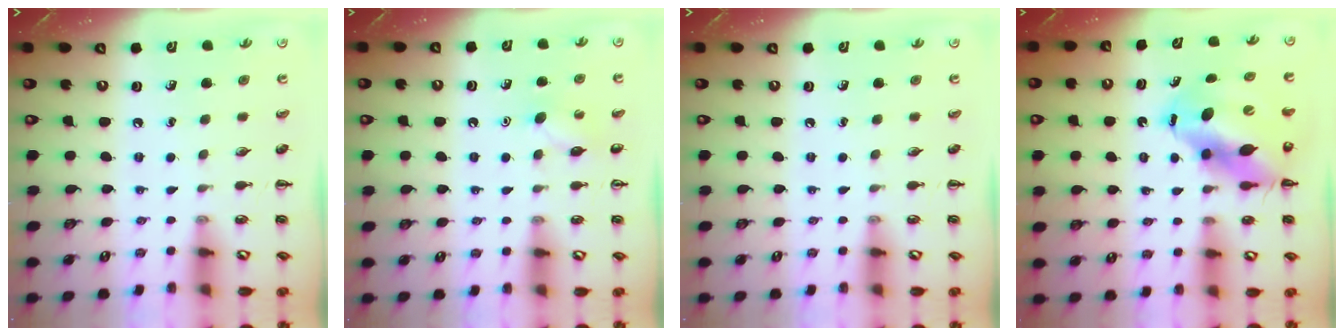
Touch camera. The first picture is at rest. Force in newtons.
{"total": 5.5, "press": 5.3, "slide": 1.4}
{"total": 0.0}
{"total": 12.4, "press": 11.9, "slide": 3.3}